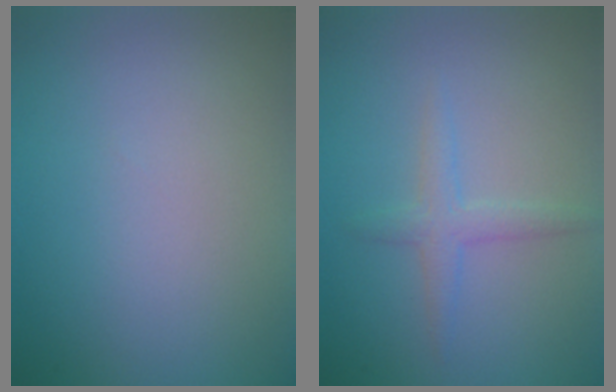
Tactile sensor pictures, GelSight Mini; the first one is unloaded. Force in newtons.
{"total": 1.9, "press": 1.9, "slide": 0.1}